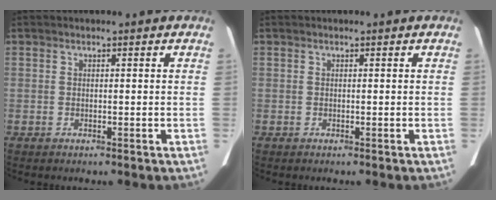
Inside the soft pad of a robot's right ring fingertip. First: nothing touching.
{"total": 0.0}